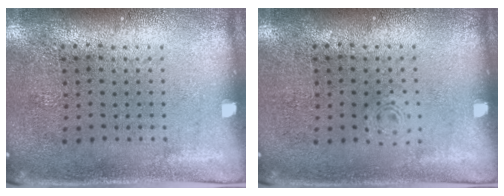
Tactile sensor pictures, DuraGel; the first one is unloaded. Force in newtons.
{"total": 0.6, "press": 0.6, "slide": 0.1}